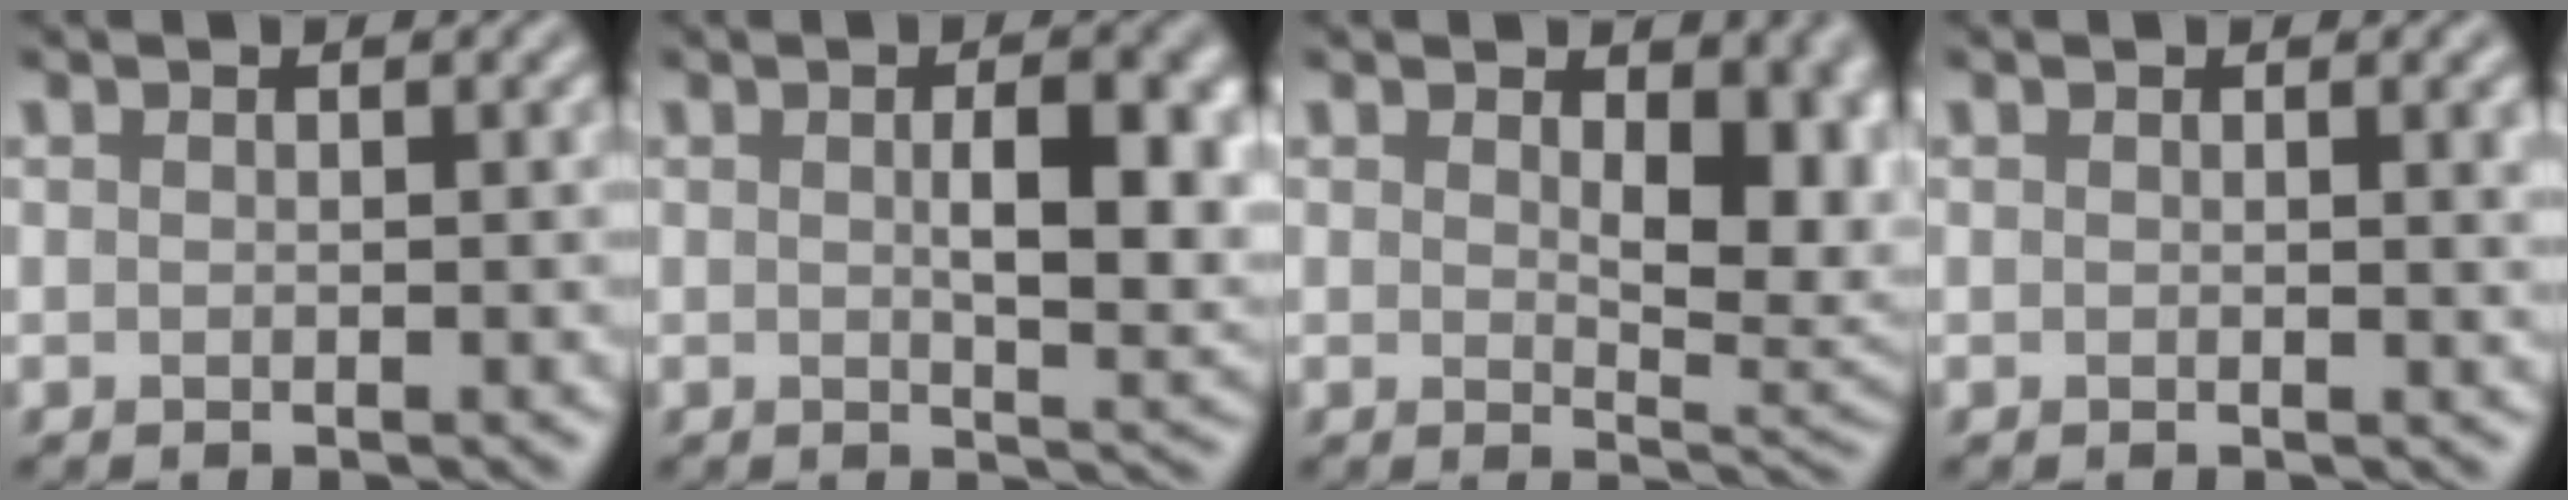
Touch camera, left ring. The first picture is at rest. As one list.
[{"total": 6.4, "force": [0.8, 2.2, 5.9], "torque": [-0.079, -0.004, 0.016]}, {"total": 6.3, "force": [1.4, 3.3, 5.2], "torque": [-0.073, -0.012, 0.029]}, {"total": 1.5, "force": [0.5, 0.4, 1.3], "torque": [-0.011, 0.001, 0.004]}]